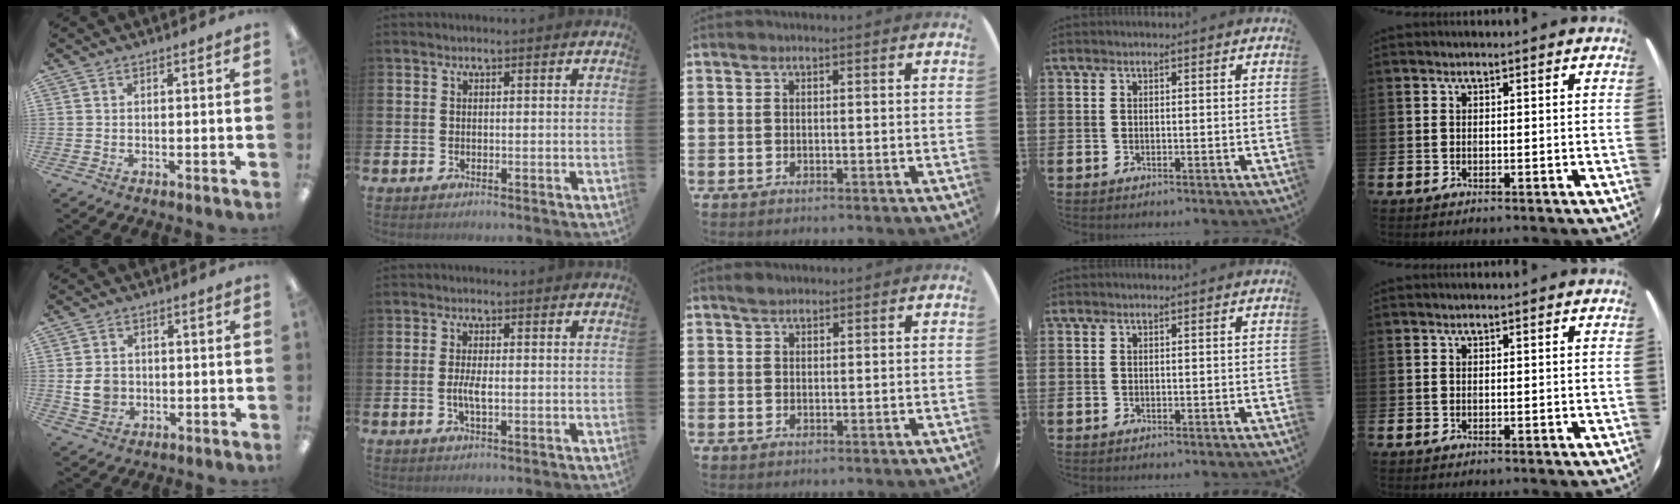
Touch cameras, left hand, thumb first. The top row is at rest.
{"thumb": {"total": 5.9, "force": [-0.3, 4.9, 3.2], "torque": [-0.066, 0.005, -0.006]}, "index": {"total": 2.6, "force": [-0.4, 0.8, 2.5], "torque": [-0.044, 0.000, -0.008]}, "middle": {"total": 1.3, "force": [1.1, 0.4, 0.3], "torque": [0.000, 0.001, 0.019]}}